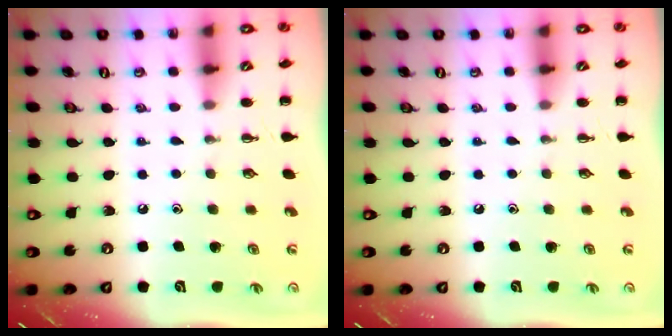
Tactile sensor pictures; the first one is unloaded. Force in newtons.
{"total": 0.0}